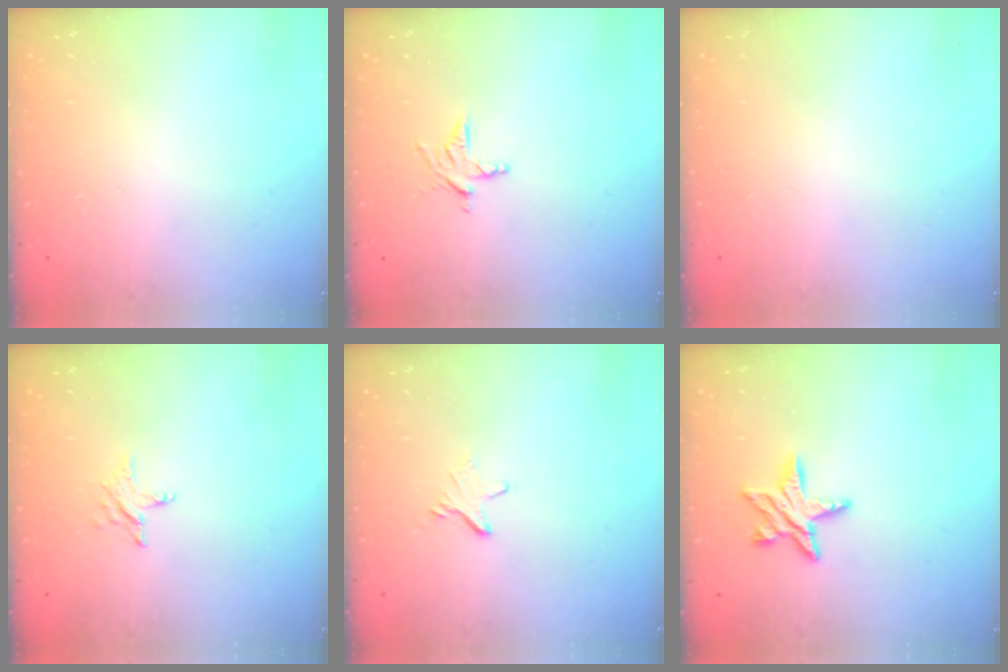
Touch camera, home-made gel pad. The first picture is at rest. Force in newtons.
{"total": 5.2, "press": 5.2, "slide": 0.4}
{"total": 0.0}
{"total": 2.9, "press": 2.9, "slide": 0.2}
{"total": 3.4, "press": 3.4, "slide": 0.2}
{"total": 8.9, "press": 8.9, "slide": 0.4}